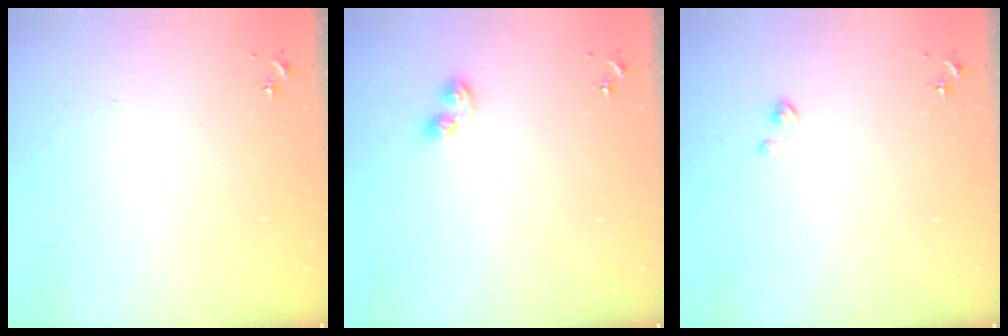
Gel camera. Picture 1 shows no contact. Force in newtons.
{"total": 4.3, "press": 4.3, "slide": 0.4}
{"total": 0.8, "press": 0.8, "slide": 0.2}